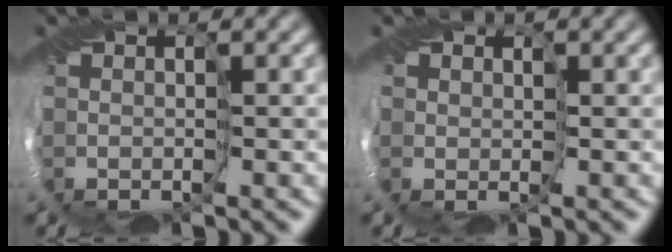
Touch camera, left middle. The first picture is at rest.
{"total": 1.6, "force": [0.6, 1.4, 0.5], "torque": [-0.005, 0.002, 0.006]}